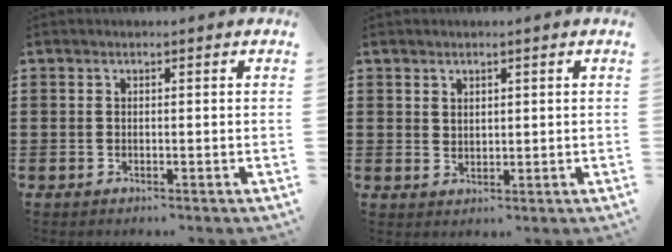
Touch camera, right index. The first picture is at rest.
{"total": 1.7, "force": [1.6, 0.6, 0.2], "torque": [-0.004, 0.002, 0.031]}